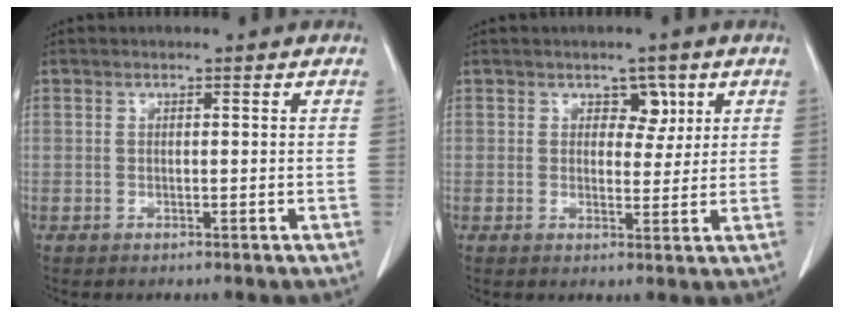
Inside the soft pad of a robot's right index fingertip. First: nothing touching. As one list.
[{"total": 3.3, "force": [1.6, 2.1, 1.9], "torque": [-0.018, 0.003, 0.022]}]